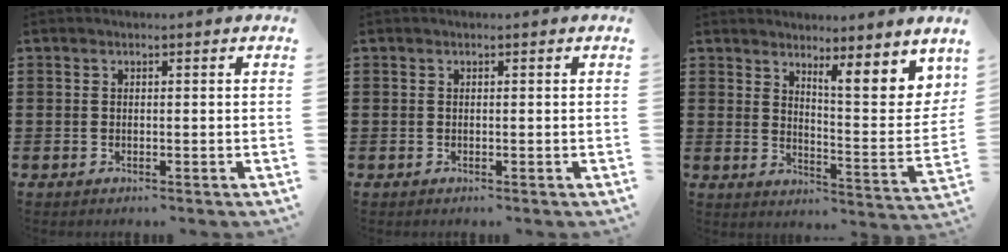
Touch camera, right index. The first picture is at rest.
{"total": 0.0}
{"total": 6.9, "force": [5.2, 1.2, 4.3], "torque": [-0.075, -0.031, 0.086]}